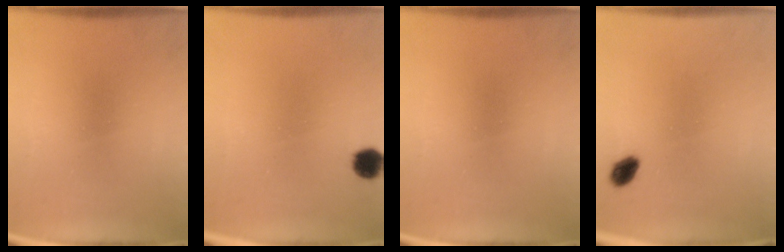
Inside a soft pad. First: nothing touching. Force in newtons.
{"total": 3.8}
{"total": 0.0}
{"total": 2.8}